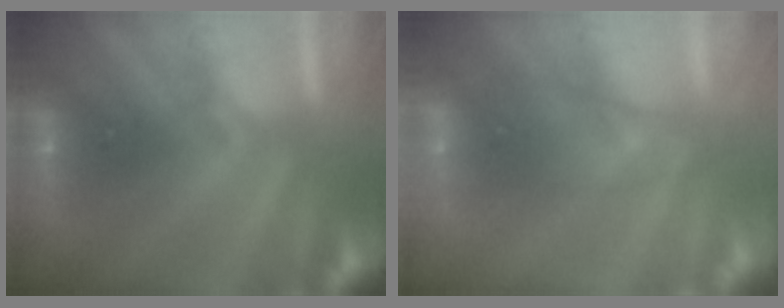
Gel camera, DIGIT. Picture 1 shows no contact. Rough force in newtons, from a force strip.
{"total": 2.5}